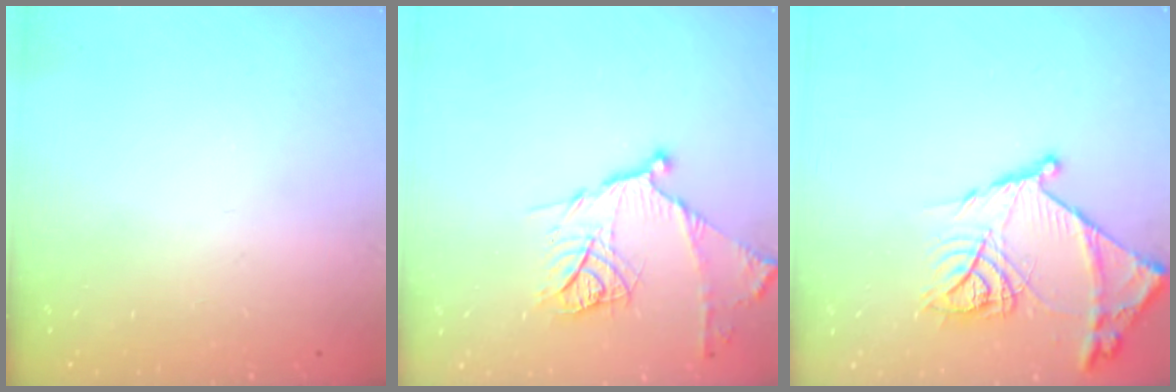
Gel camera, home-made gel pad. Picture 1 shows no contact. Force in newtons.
{"total": 15.0, "press": 14.9, "slide": 1.2}
{"total": 18.9, "press": 18.8, "slide": 1.8}